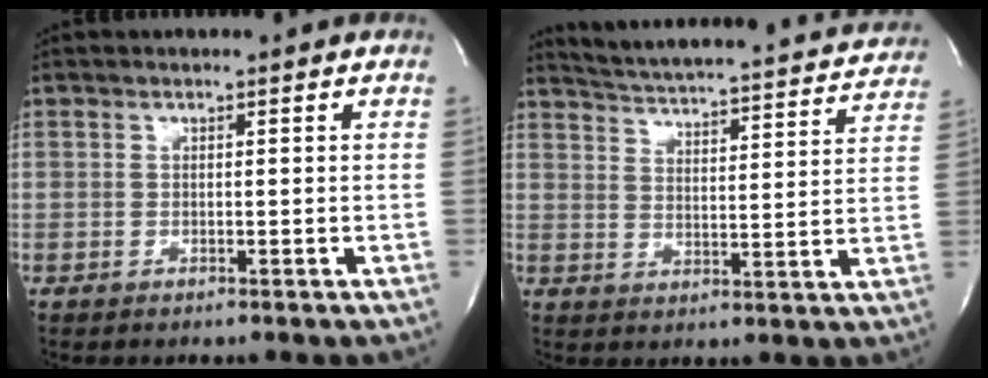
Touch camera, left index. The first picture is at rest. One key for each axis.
{"total": 23.6, "fx": 22.2, "fy": 3.1, "fz": 7.5, "tx": -0.124, "ty": -0.035, "tz": 0.280}